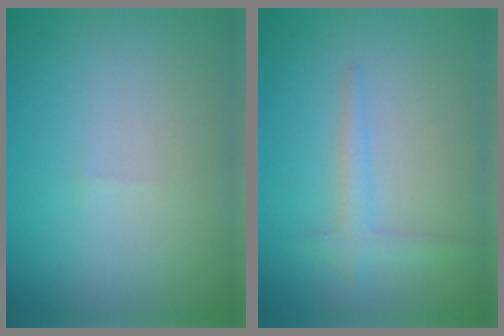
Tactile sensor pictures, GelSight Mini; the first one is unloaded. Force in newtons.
{"total": 1.7, "press": 1.7, "slide": 0.1}